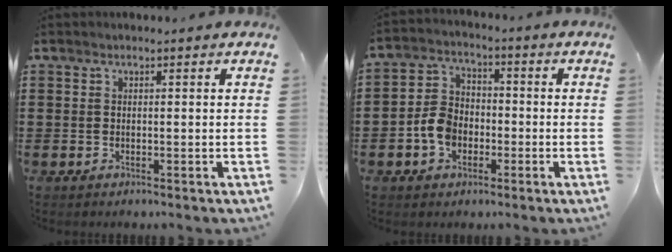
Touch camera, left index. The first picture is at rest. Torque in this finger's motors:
{"motor_torque": [1.23, 0.31, 0.62, 0.13]}